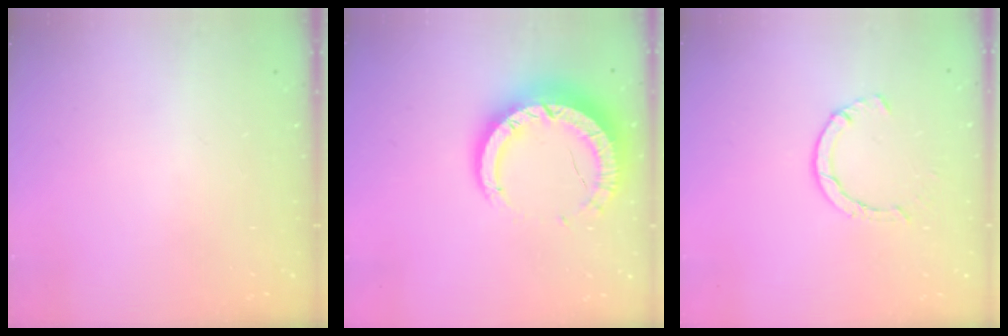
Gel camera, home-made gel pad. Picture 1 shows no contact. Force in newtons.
{"total": 14.1, "press": 14.1, "slide": 1.2}
{"total": 4.0, "press": 4.0, "slide": 0.4}